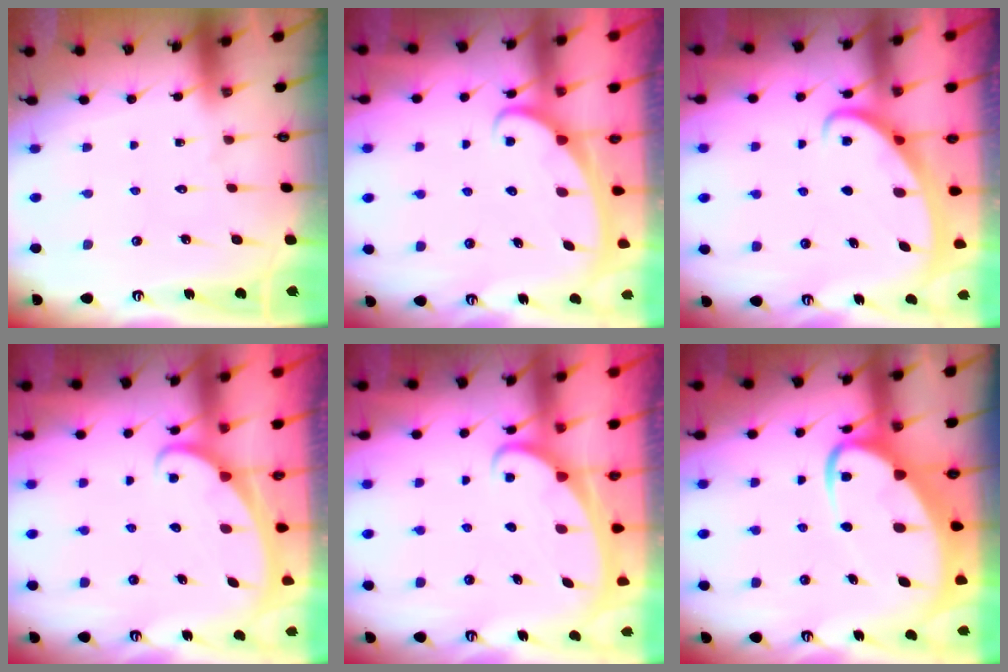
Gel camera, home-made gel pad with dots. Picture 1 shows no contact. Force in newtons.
{"total": 2.4, "press": 2.4, "slide": 0.4}
{"total": 2.5, "press": 2.5, "slide": 0.3}
{"total": 2.0, "press": 2.0, "slide": 0.1}
{"total": 2.4, "press": 2.4, "slide": 0.3}
{"total": 8.4, "press": 8.3, "slide": 0.8}